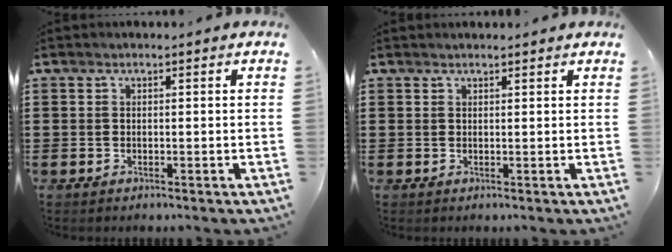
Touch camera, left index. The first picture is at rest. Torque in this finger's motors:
{"motor_torque": [0.51, -0.51, 0.24, 0.03]}